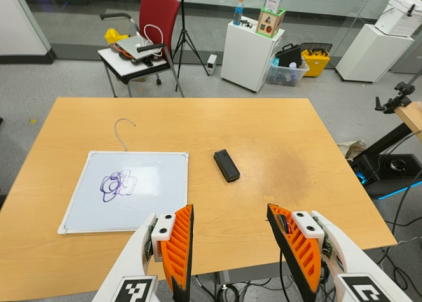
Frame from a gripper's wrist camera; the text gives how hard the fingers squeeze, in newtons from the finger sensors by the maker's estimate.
{"total": 0.0}